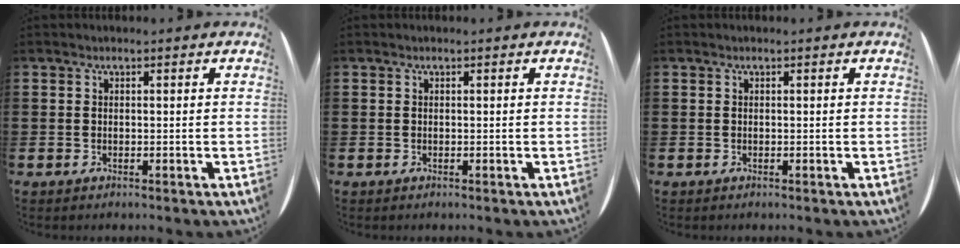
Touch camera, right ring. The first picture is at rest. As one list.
[{"total": 0.0}, {"total": 0.0}]